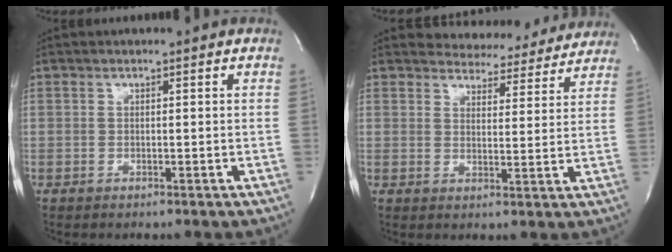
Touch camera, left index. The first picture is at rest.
{"total": 10.9, "force": [10.4, 3.2, 0.8], "torque": [0.008, -0.008, 0.116]}